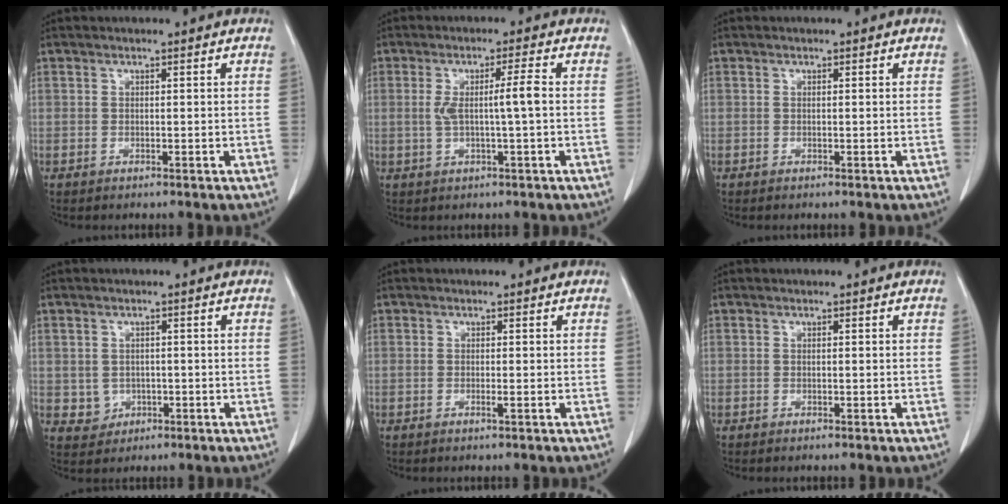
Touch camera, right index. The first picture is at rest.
{"total": 4.6, "force": [0.1, -0.3, 4.5], "torque": [-0.083, 0.007, 0.005]}
{"total": 0.0}
{"total": 3.2, "force": [-0.3, 3.1, 0.5], "torque": [0.001, 0.007, 0.006]}
{"total": 0.6, "force": [-0.2, -0.1, 0.6], "torque": [-0.009, 0.000, -0.003]}
{"total": 0.0}